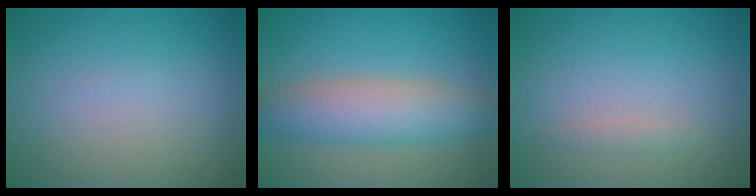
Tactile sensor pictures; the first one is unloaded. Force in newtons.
{"total": 6.3, "press": 6.3, "slide": 0.2}
{"total": 0.8, "press": 0.8, "slide": 0.0}